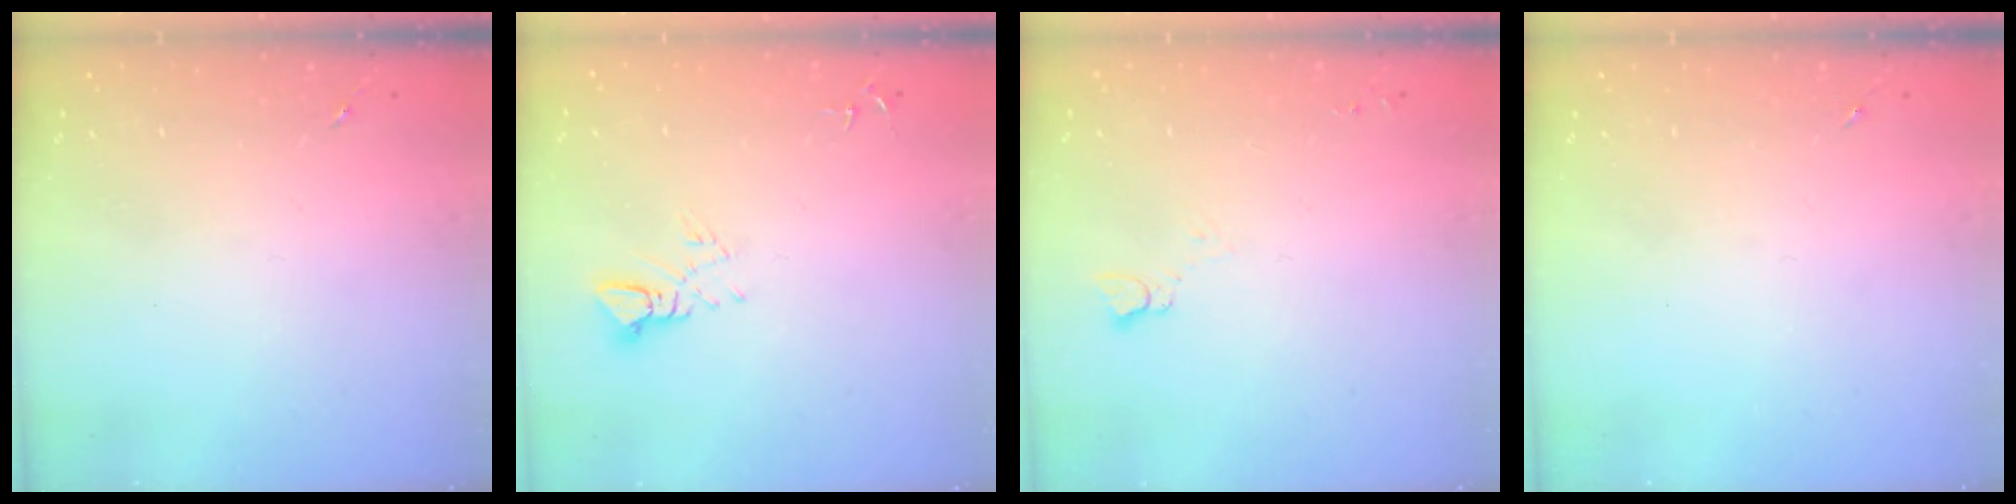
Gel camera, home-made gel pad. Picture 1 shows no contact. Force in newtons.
{"total": 5.0, "press": 5.0, "slide": 0.2}
{"total": 2.5, "press": 2.5, "slide": 0.2}
{"total": 0.0}